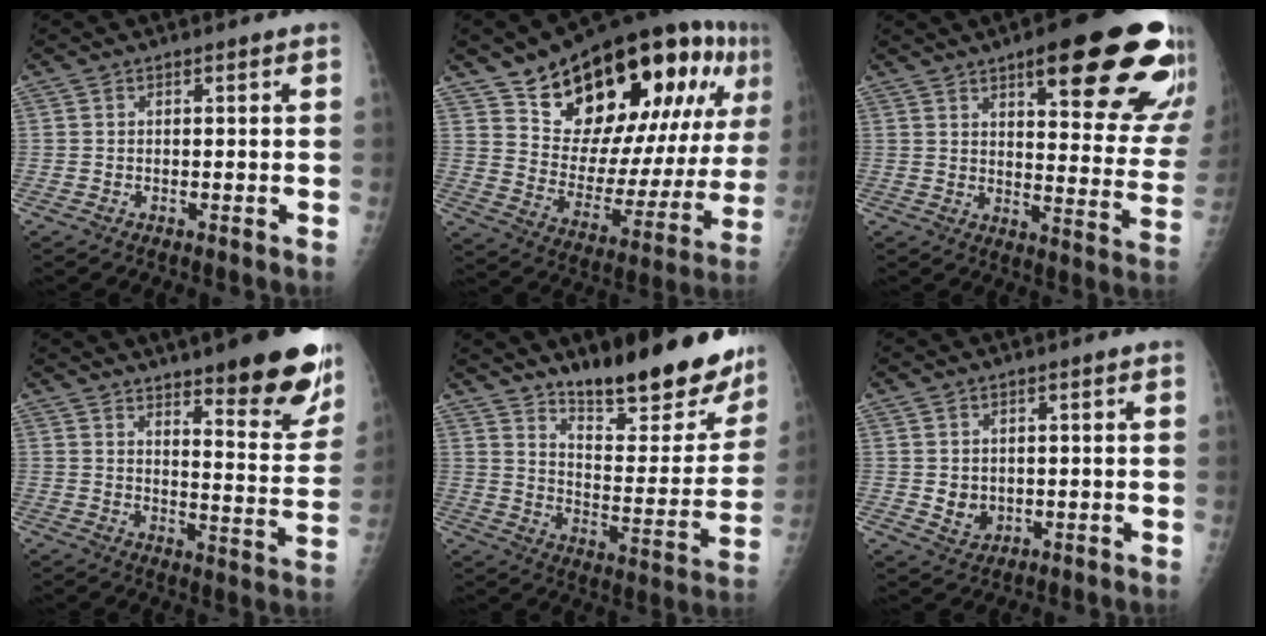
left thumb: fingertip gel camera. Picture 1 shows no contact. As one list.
[{"total": 30.4, "force": [15.8, 13.0, 22.4], "torque": [-0.294, -0.031, 0.250]}, {"total": 25.0, "force": [13.9, 6.9, 19.6], "torque": [-0.203, -0.052, 0.183]}, {"total": 18.7, "force": [12.5, 4.1, 13.4], "torque": [-0.141, -0.079, 0.173]}, {"total": 22.6, "force": [17.6, 6.8, 12.5], "torque": [-0.133, -0.116, 0.253]}, {"total": 3.6, "force": [0.1, 3.1, 1.9], "torque": [-0.018, -0.005, 0.016]}]